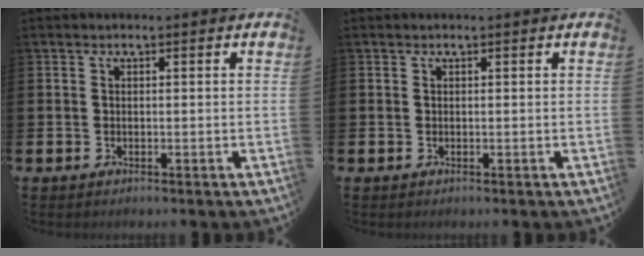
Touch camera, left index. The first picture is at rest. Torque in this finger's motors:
{"motor_torque": [0.28, -0.23, -0.04, -0.01]}